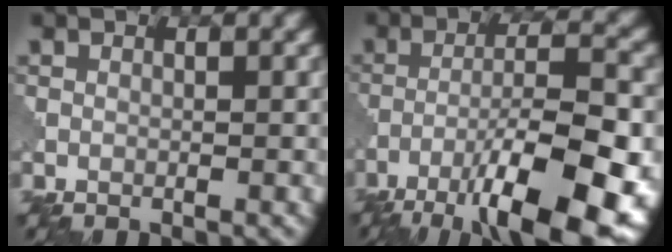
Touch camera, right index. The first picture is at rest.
{"total": 13.6, "force": [-7.6, 3.5, 10.8], "torque": [-0.183, -0.002, -0.120]}